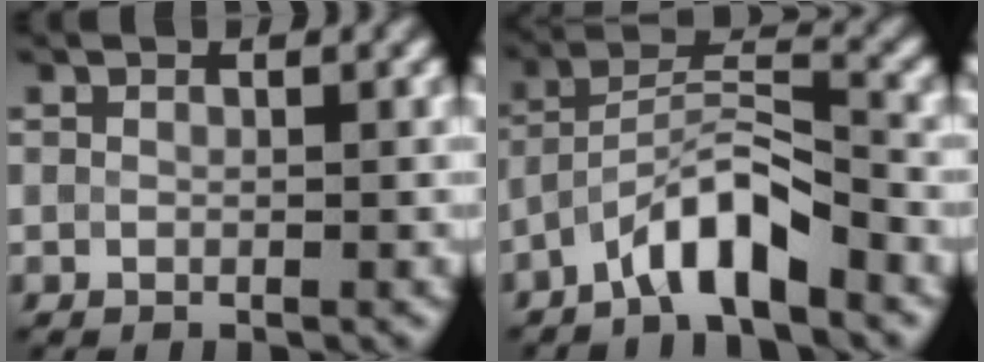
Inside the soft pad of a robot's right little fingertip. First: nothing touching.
{"total": 5.8, "force": [-4.0, 1.4, 4.0], "torque": [-0.073, 0.014, -0.074]}